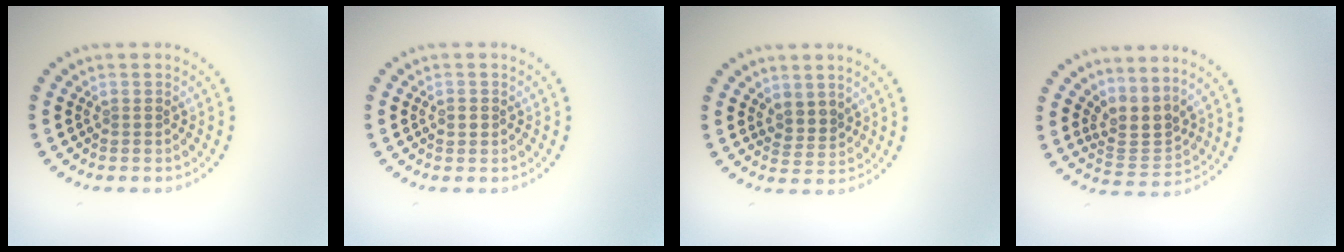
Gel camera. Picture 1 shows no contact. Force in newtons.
{"total": 1.2, "press": 1.2, "slide": 0.1}
{"total": 2.0, "press": 1.4, "slide": 1.4}
{"total": 3.0, "press": 2.2, "slide": 2.1}